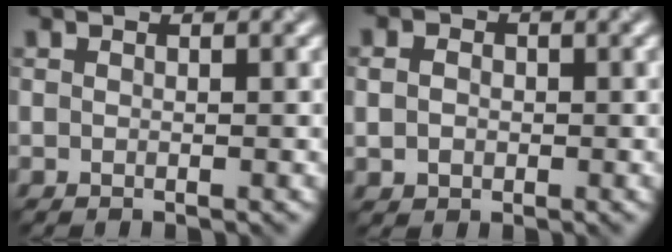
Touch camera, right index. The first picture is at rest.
{"total": 2.3, "force": [0.1, 2.0, 1.1], "torque": [-0.018, 0.004, -0.003]}